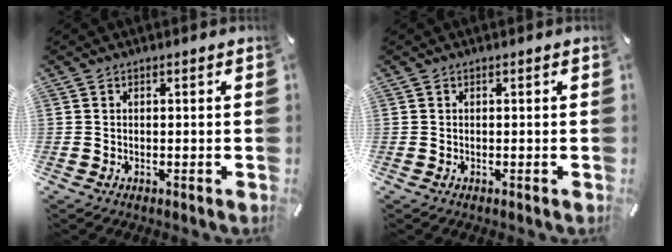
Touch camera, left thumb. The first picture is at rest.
{"total": 0.0}